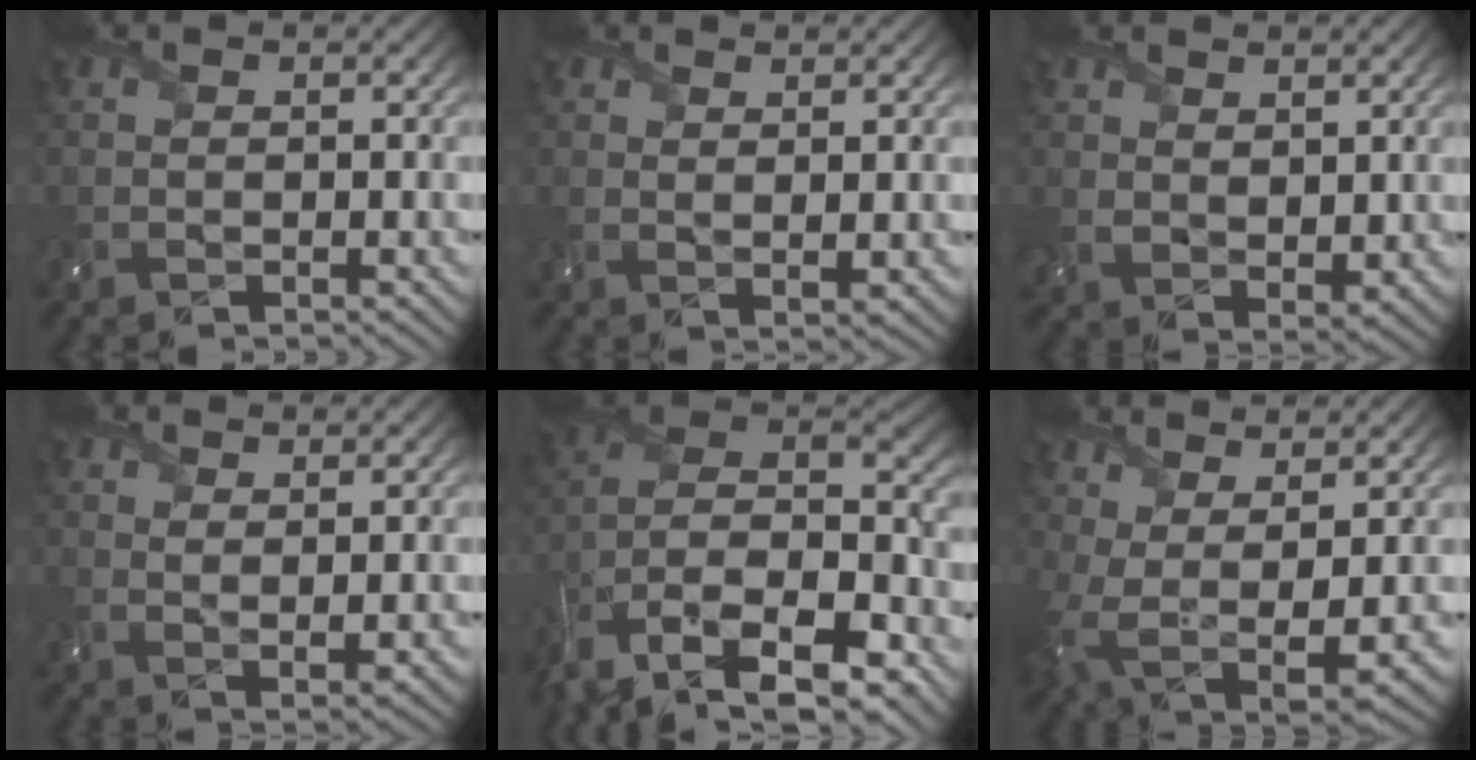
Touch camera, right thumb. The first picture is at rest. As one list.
[{"total": 1.6, "force": [1.1, 0.1, 1.2], "torque": [-0.024, -0.003, 0.025]}, {"total": 3.0, "force": [1.7, 1.9, 1.6], "torque": [-0.040, -0.011, 0.037]}, {"total": 2.4, "force": [1.6, 0.2, 1.7], "torque": [-0.042, -0.004, 0.035]}, {"total": 17.7, "force": [-9.8, 9.5, 11.3], "torque": [-0.241, -0.018, -0.132]}, {"total": 6.2, "force": [1.4, 2.1, 5.7], "torque": [-0.136, -0.015, 0.034]}]